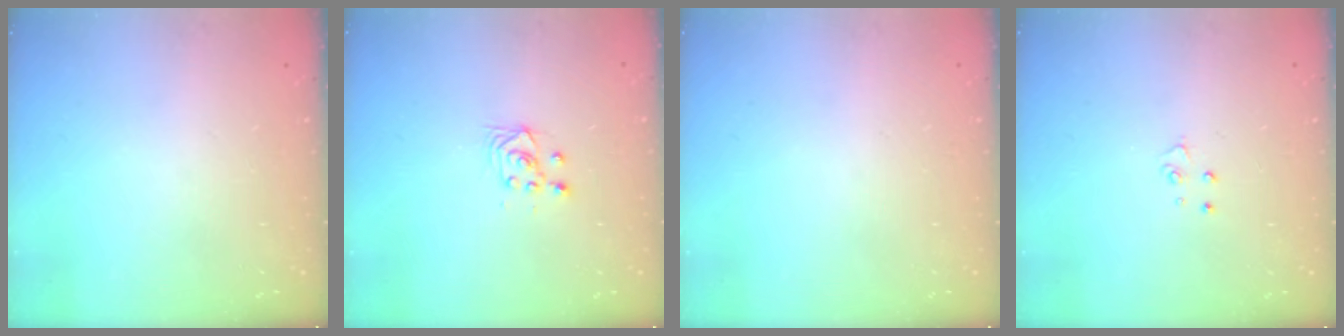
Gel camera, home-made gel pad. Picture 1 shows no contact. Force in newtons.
{"total": 3.6, "press": 3.2, "slide": 1.6}
{"total": 0.0}
{"total": 3.2, "press": 3.2, "slide": 0.3}